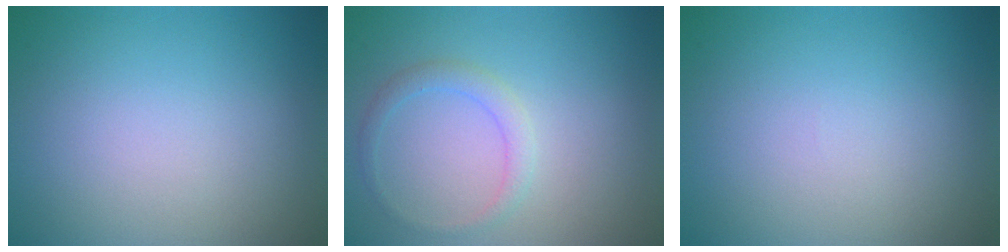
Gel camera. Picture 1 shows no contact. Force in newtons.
{"total": 1.6, "press": 1.6, "slide": 0.2}
{"total": 0.0}